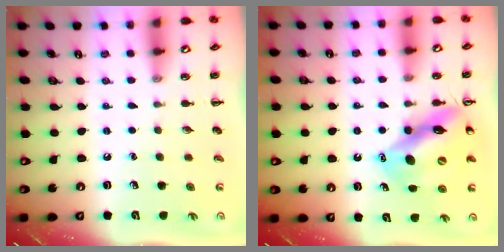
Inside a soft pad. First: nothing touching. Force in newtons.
{"total": 13.5, "press": 13.0, "slide": 3.8}